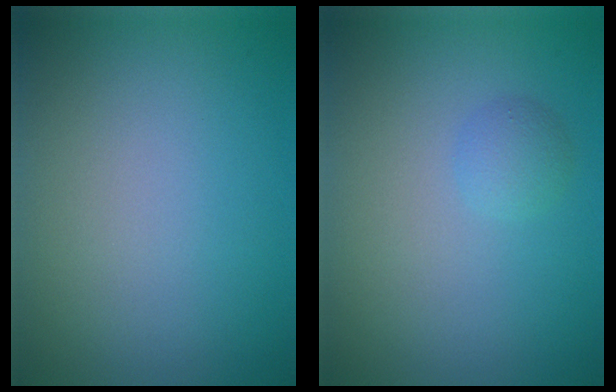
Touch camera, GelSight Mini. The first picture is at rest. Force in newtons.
{"total": 1.3, "press": 1.3, "slide": 0.1}